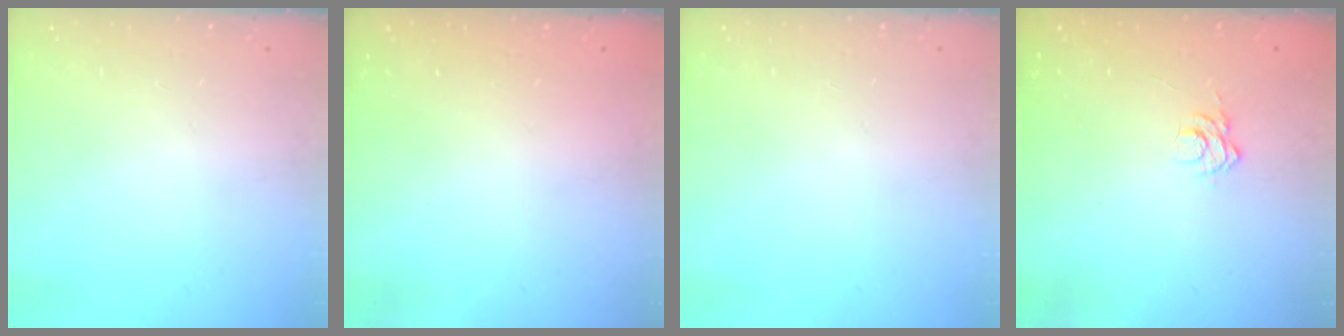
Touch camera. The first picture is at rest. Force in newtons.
{"total": 2.4, "press": 2.2, "slide": 0.8}
{"total": 0.0}
{"total": 2.6, "press": 2.3, "slide": 1.1}